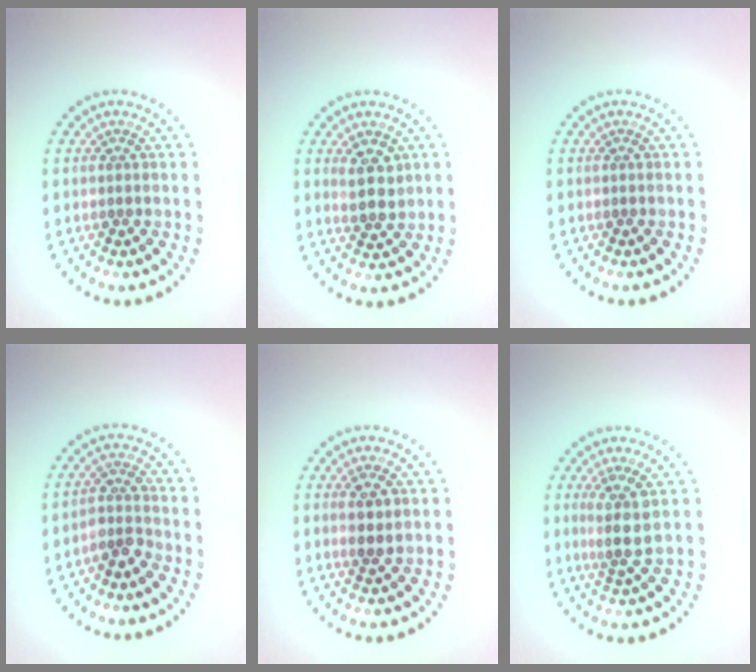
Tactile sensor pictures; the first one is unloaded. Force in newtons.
{"total": 2.8, "press": 2.7, "slide": 0.8}
{"total": 0.0}
{"total": 2.3, "press": 1.7, "slide": 1.5}
{"total": 1.9, "press": 1.7, "slide": 0.7}
{"total": 3.0, "press": 2.4, "slide": 1.8}